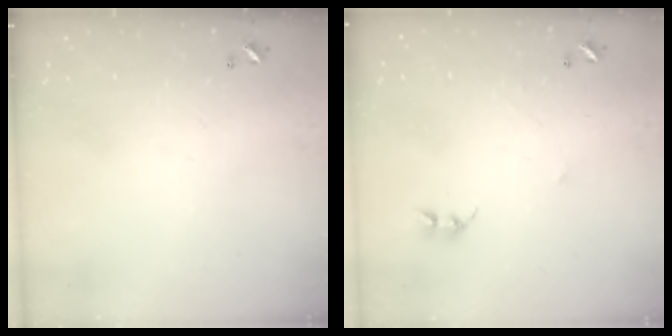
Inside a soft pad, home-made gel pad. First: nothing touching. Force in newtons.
{"total": 2.6, "press": 2.6, "slide": 0.3}